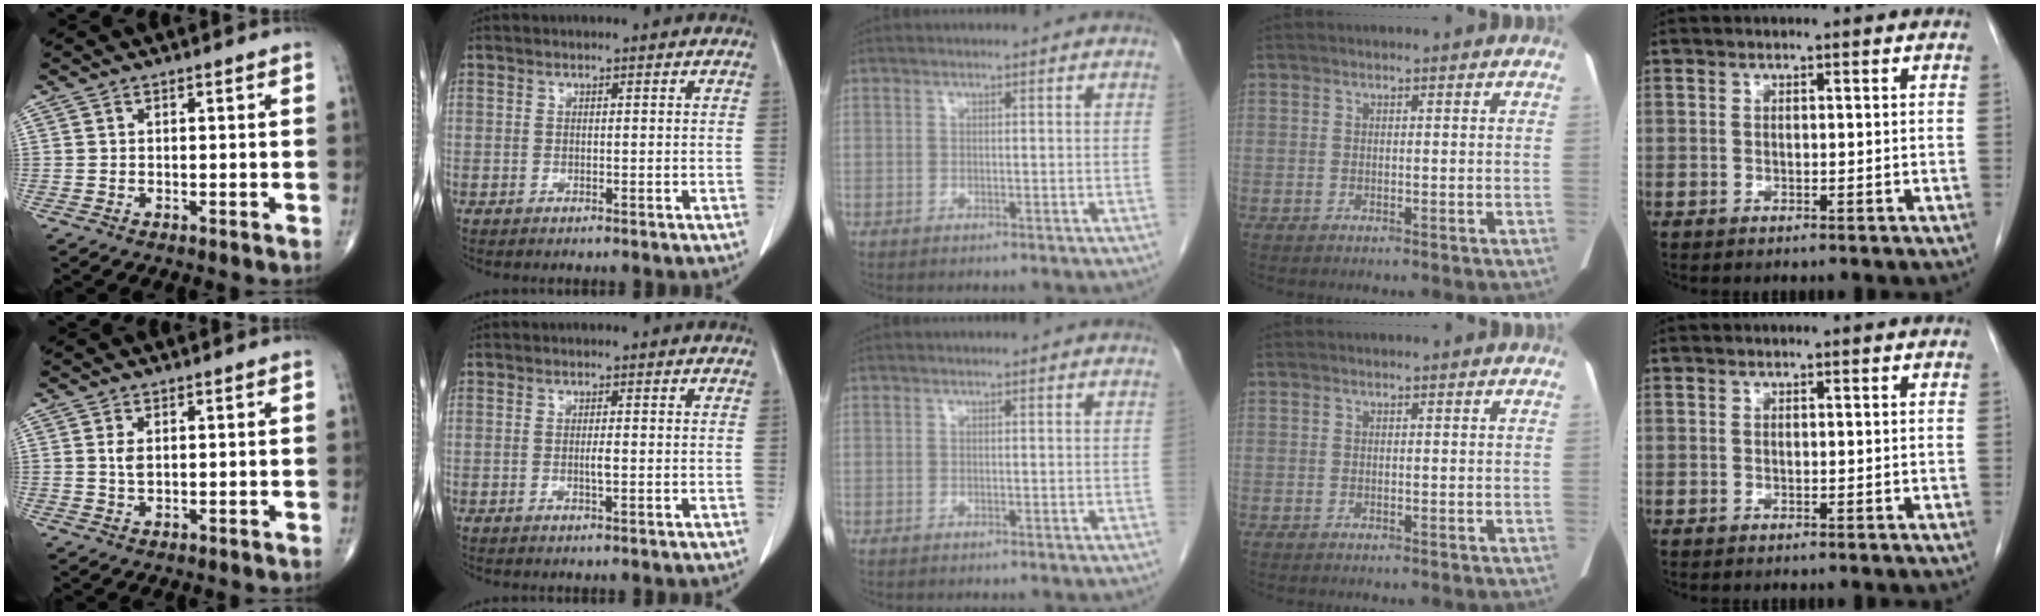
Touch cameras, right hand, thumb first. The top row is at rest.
{"thumb": {"total": 1.8, "force": [0.5, 0.9, 1.5], "torque": [-0.030, -0.002, 0.012]}, "index": {"total": 1.3, "force": [-0.2, 0.2, 1.3], "torque": [-0.025, -0.001, -0.003]}}